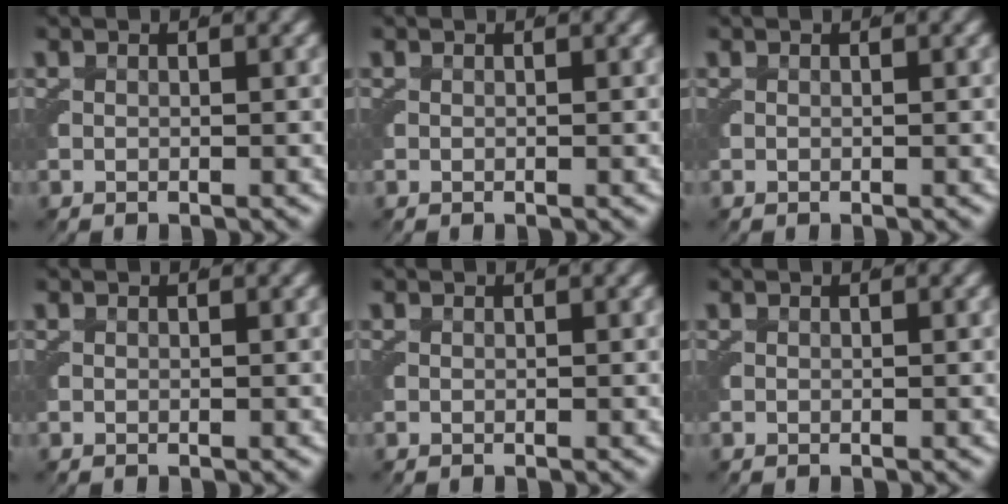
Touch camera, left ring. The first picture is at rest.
{"total": 0.0}
{"total": 0.0}
{"total": 0.0}
{"total": 0.0}
{"total": 0.0}